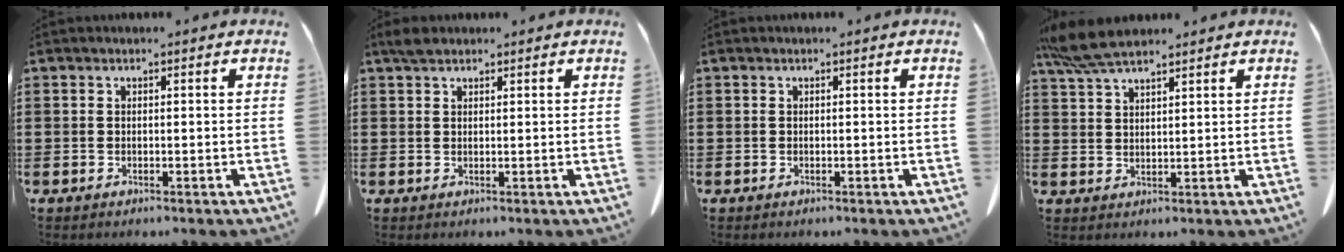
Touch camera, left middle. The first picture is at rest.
{"total": 1.8, "force": [1.5, 0.7, 0.7], "torque": [-0.019, 0.002, 0.030]}
{"total": 0.0}
{"total": 6.5, "force": [5.3, 1.3, 3.5], "torque": [-0.083, -0.008, 0.101]}